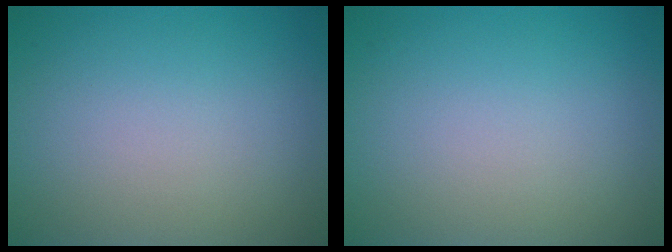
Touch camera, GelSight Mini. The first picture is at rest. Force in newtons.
{"total": 0.0}